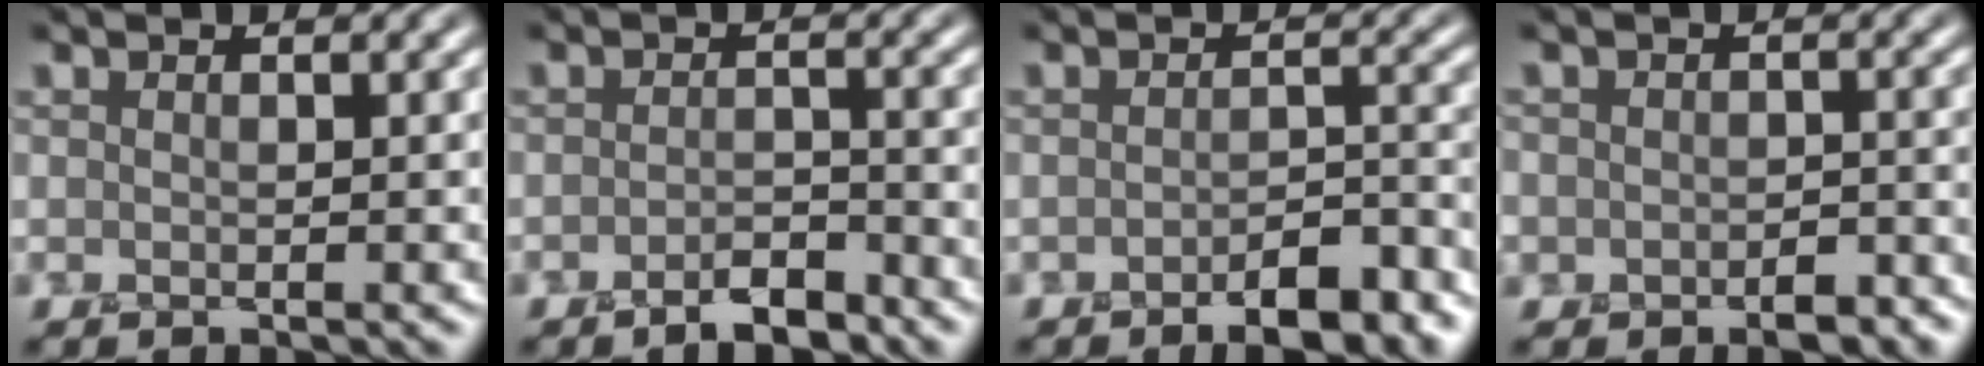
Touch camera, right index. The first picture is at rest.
{"total": 2.6, "force": [-1.8, 0.9, 1.5], "torque": [-0.021, 0.004, -0.033]}
{"total": 5.2, "force": [-3.3, 1.9, 3.5], "torque": [-0.046, 0.001, -0.043]}
{"total": 4.0, "force": [-2.2, 2.8, 1.9], "torque": [-0.012, 0.001, -0.034]}